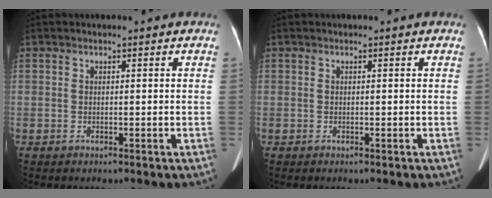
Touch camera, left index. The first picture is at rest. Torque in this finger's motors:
{"motor_torque": [0.00, 0.01, 0.00, 0.00]}